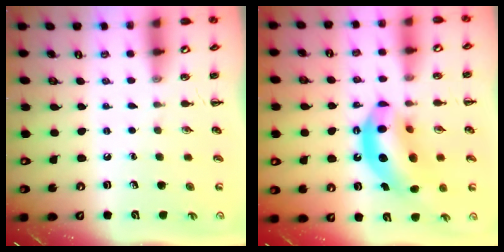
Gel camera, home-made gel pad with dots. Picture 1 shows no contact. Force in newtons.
{"total": 15.4, "press": 14.9, "slide": 4.1}